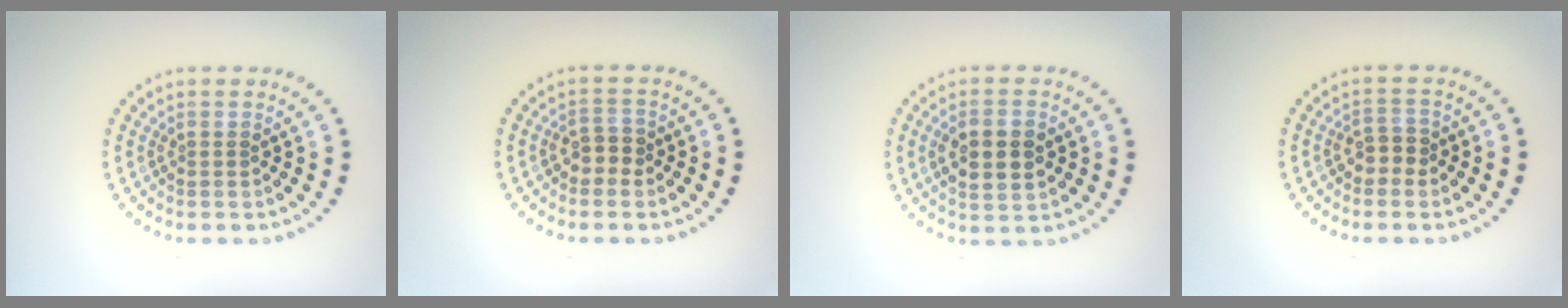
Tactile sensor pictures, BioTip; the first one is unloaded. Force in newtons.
{"total": 1.8, "press": 1.7, "slide": 0.8}
{"total": 3.9, "press": 3.9, "slide": 0.3}
{"total": 1.8, "press": 1.7, "slide": 0.8}